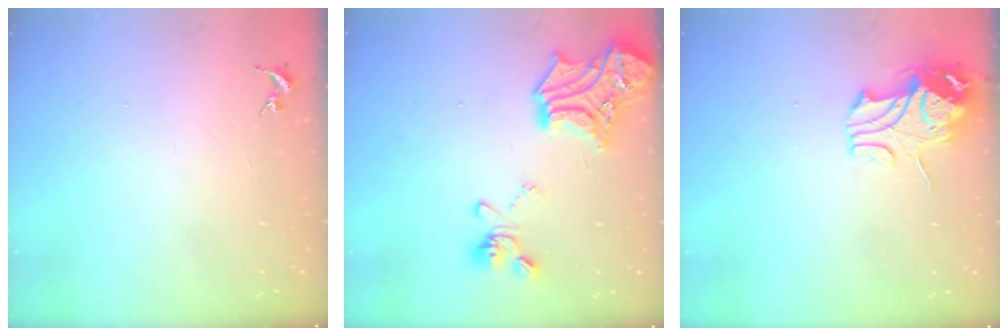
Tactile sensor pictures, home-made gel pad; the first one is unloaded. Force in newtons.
{"total": 21.4, "press": 21.3, "slide": 1.8}
{"total": 9.7, "press": 9.7, "slide": 1.0}